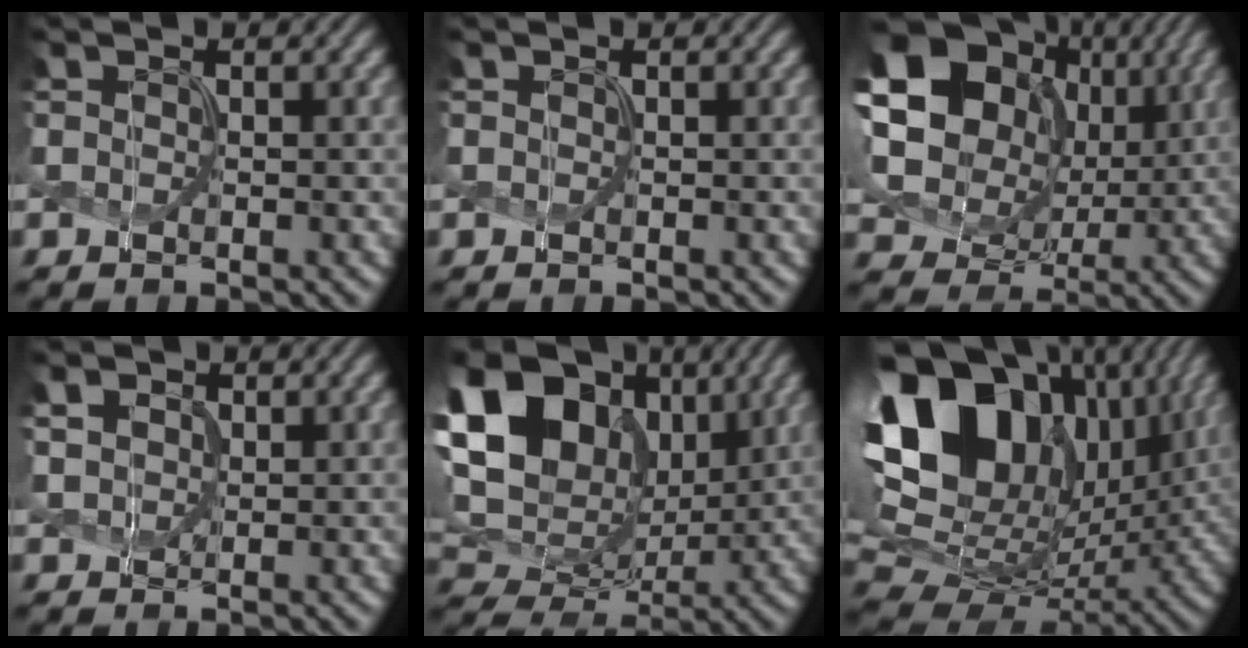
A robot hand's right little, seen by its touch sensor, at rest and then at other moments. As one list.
[{"total": 0.0}, {"total": 17.4, "force": [5.1, 14.2, 8.7], "torque": [-0.222, 0.023, 0.098]}, {"total": 2.6, "force": [1.3, 1.9, 1.2], "torque": [-0.040, 0.009, 0.022]}, {"total": 19.8, "force": [6.9, 14.2, 12.0], "torque": [-0.260, 0.061, 0.112]}, {"total": 19.9, "force": [5.9, 13.6, 13.3], "torque": [-0.266, 0.025, 0.119]}]